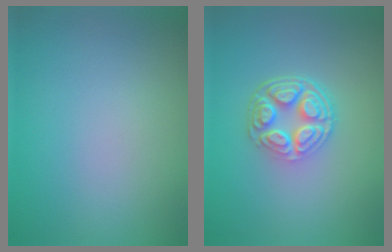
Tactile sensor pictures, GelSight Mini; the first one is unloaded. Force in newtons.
{"total": 5.0, "press": 3.7, "slide": 3.3}